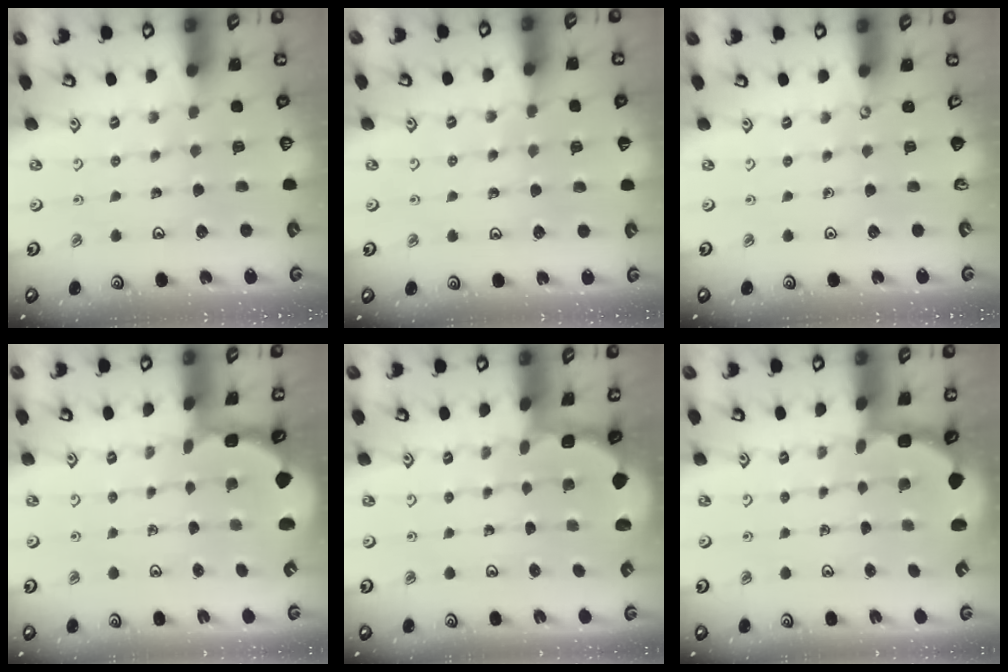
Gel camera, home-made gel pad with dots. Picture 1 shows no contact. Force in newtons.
{"total": 5.8, "press": 5.7, "slide": 0.8}
{"total": 0.0}
{"total": 1.6, "press": 1.5, "slide": 0.4}
{"total": 1.7, "press": 1.5, "slide": 0.6}
{"total": 2.9, "press": 2.5, "slide": 1.4}